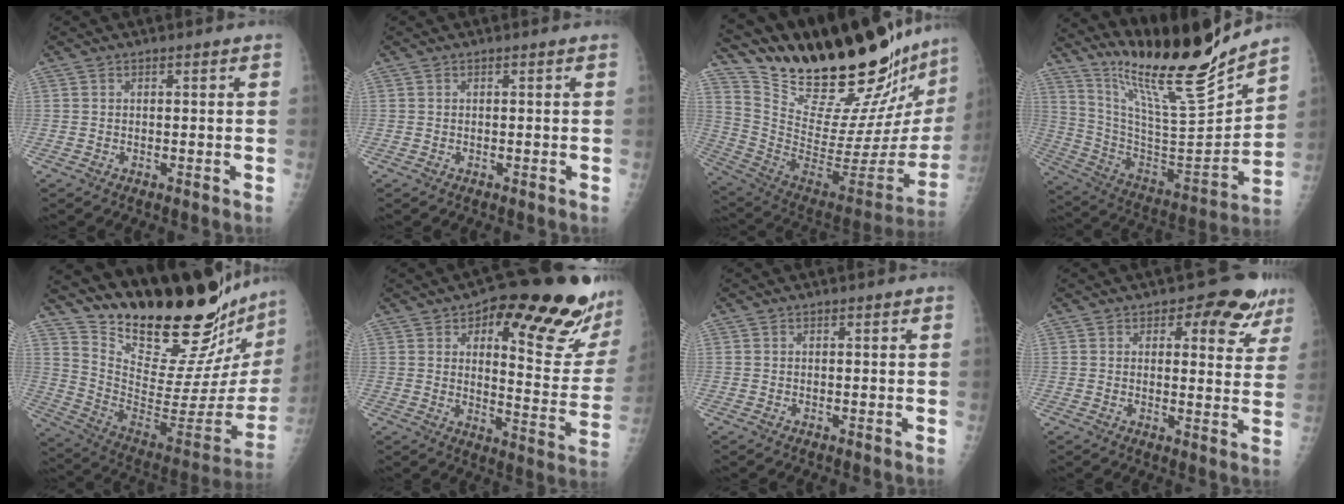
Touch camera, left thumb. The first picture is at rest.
{"total": 0.0}
{"total": 37.1, "force": [31.2, 8.5, 18.2], "torque": [-0.276, -0.196, 0.455]}
{"total": 23.3, "force": [19.7, 2.2, 12.3], "torque": [-0.182, -0.123, 0.340]}
{"total": 32.3, "force": [28.2, 6.3, 14.5], "torque": [-0.212, -0.206, 0.404]}
{"total": 23.3, "force": [13.9, 7.3, 17.2], "torque": [-0.181, -0.069, 0.186]}
{"total": 0.0}
{"total": 9.1, "force": [5.5, 4.9, 5.3], "torque": [-0.017, -0.025, 0.060]}